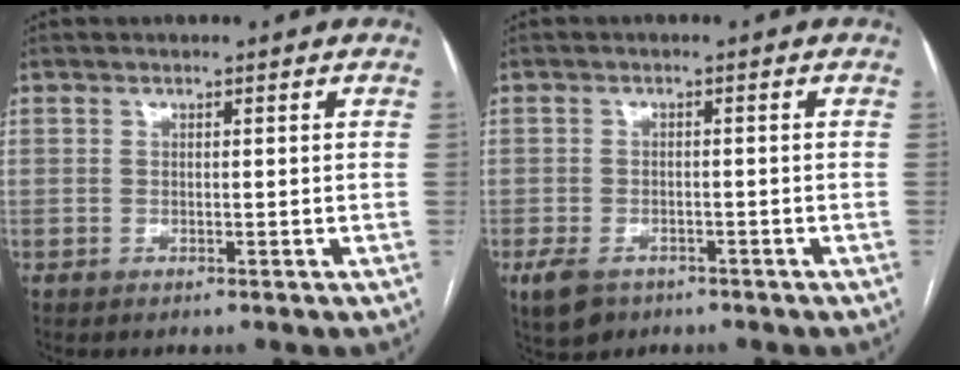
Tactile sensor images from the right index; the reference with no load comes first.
{"total": 4.8, "force": [-3.0, 3.0, 2.3], "torque": [-0.050, -0.006, -0.044]}